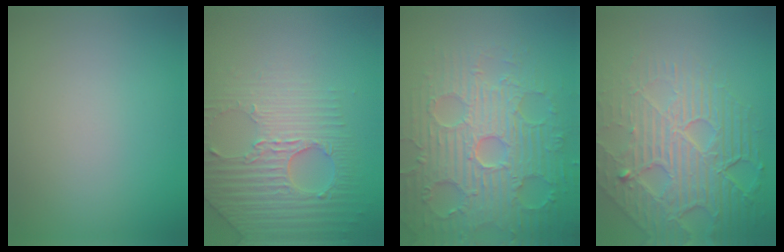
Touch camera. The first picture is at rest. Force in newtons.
{"total": 4.2, "press": 4.1, "slide": 1.1}
{"total": 8.3, "press": 6.4, "slide": 5.2}
{"total": 8.5, "press": 5.8, "slide": 6.2}